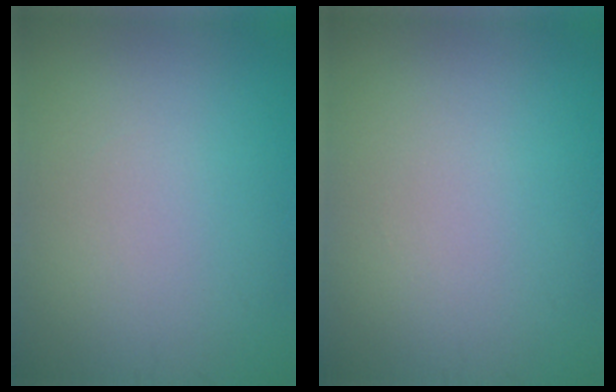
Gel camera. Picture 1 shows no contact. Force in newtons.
{"total": 0.0}